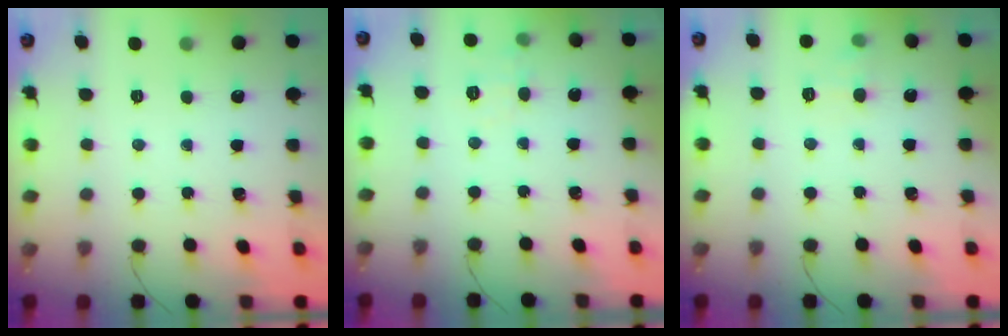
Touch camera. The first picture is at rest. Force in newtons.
{"total": 5.1, "press": 4.8, "slide": 1.7}
{"total": 7.1, "press": 6.9, "slide": 1.6}